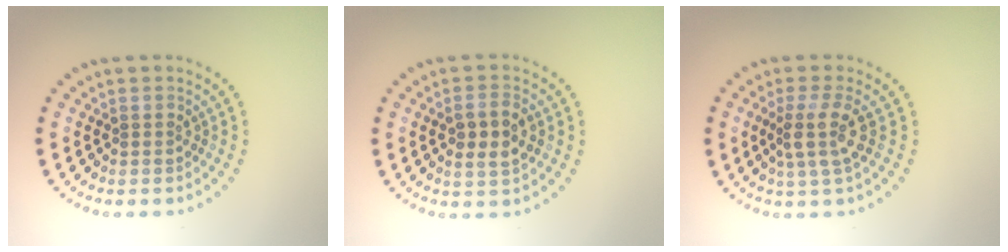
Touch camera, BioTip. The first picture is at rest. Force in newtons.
{"total": 2.8, "press": 2.8, "slide": 0.4}
{"total": 2.9, "press": 2.2, "slide": 1.9}